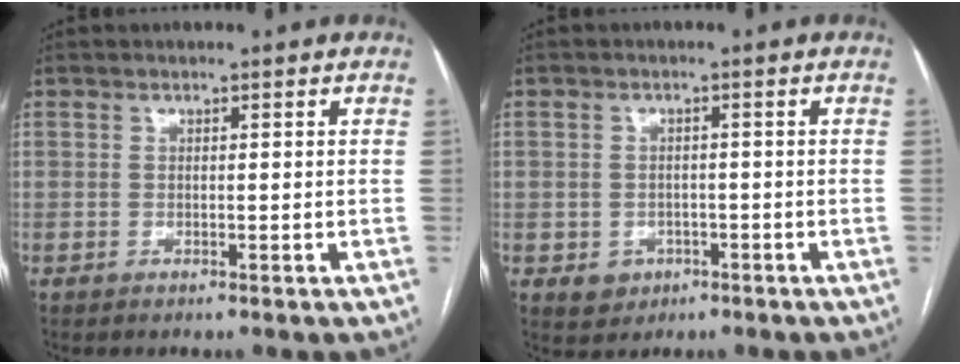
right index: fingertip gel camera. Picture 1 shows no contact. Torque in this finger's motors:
{"motor_torque": [-0.48, -0.03, -1.05, -0.21]}